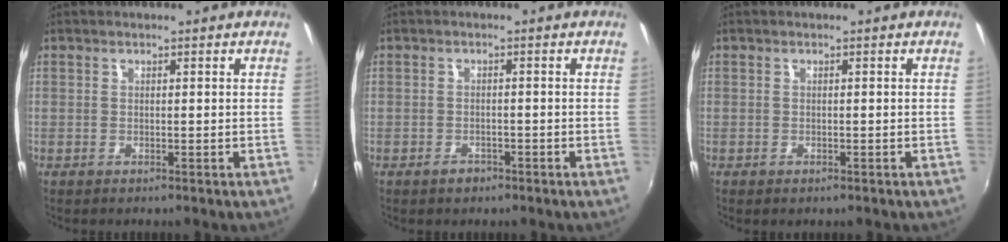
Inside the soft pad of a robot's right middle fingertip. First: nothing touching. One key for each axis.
{"total": 2.0, "fx": -1.4, "fy": 1.3, "fz": 0.6, "tx": -0.012, "ty": -0.001, "tz": -0.022}
{"total": 0.7, "fx": -0.5, "fy": 0.4, "fz": 0.3, "tx": -0.007, "ty": -0.005, "tz": -0.008}